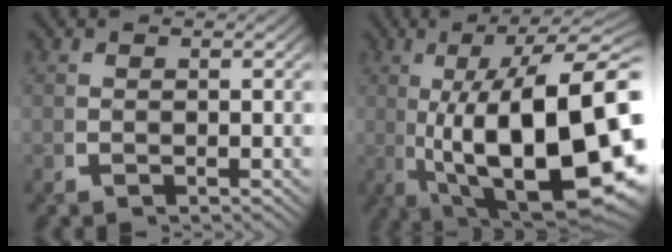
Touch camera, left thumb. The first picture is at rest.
{"total": 23.1, "force": [-2.5, 12.5, 19.2], "torque": [-0.331, -0.073, 0.013]}